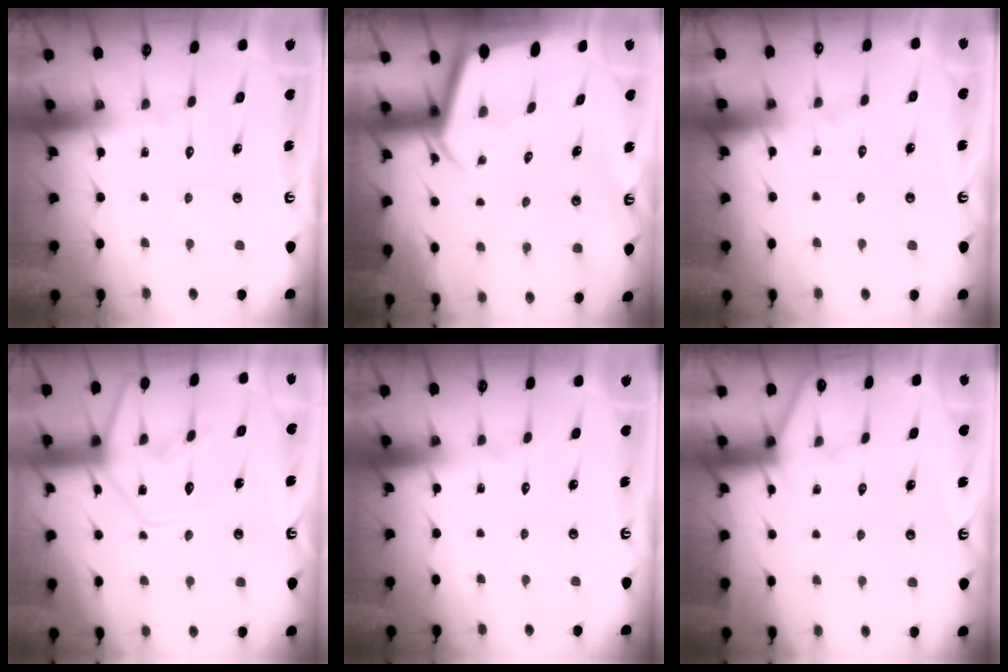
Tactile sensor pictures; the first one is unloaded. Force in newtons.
{"total": 2.8, "press": 2.8, "slide": 0.1}
{"total": 4.6, "press": 4.5, "slide": 0.6}
{"total": 12.1, "press": 12.1, "slide": 1.2}
{"total": 0.0}
{"total": 2.9, "press": 2.9, "slide": 0.3}